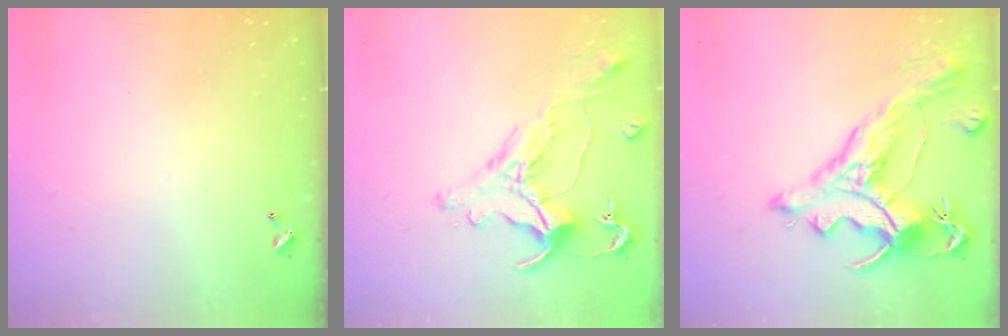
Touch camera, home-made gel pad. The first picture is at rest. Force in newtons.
{"total": 0.7, "press": 0.1, "slide": 0.7}
{"total": 5.1, "press": 4.8, "slide": 1.7}